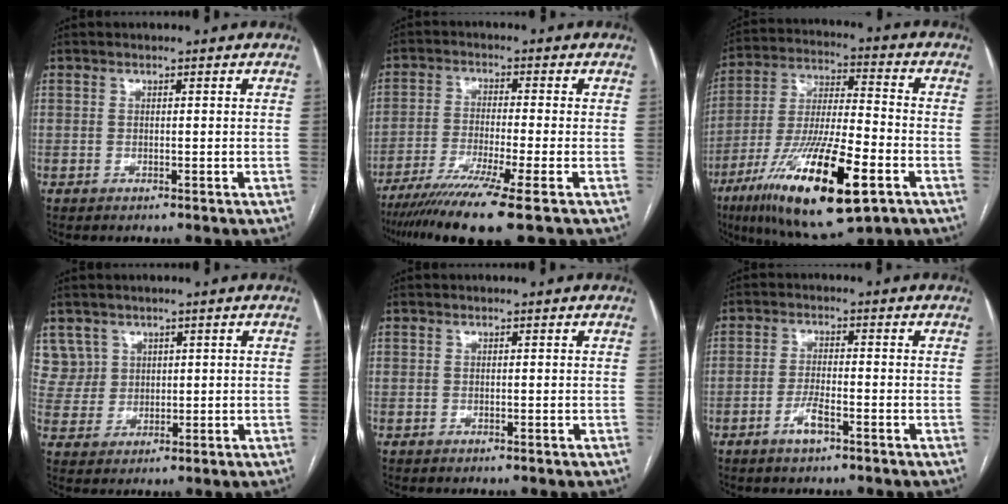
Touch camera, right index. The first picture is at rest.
{"total": 11.3, "force": [-7.9, -1.6, 7.8], "torque": [-0.130, -0.031, -0.129]}
{"total": 21.2, "force": [-9.9, 4.1, 18.3], "torque": [-0.354, -0.034, -0.167]}
{"total": 5.3, "force": [2.7, 4.6, -0.3], "torque": [0.011, 0.013, 0.061]}
{"total": 0.0}
{"total": 3.6, "force": [-2.1, 0.7, 2.9], "torque": [-0.058, 0.000, -0.040]}